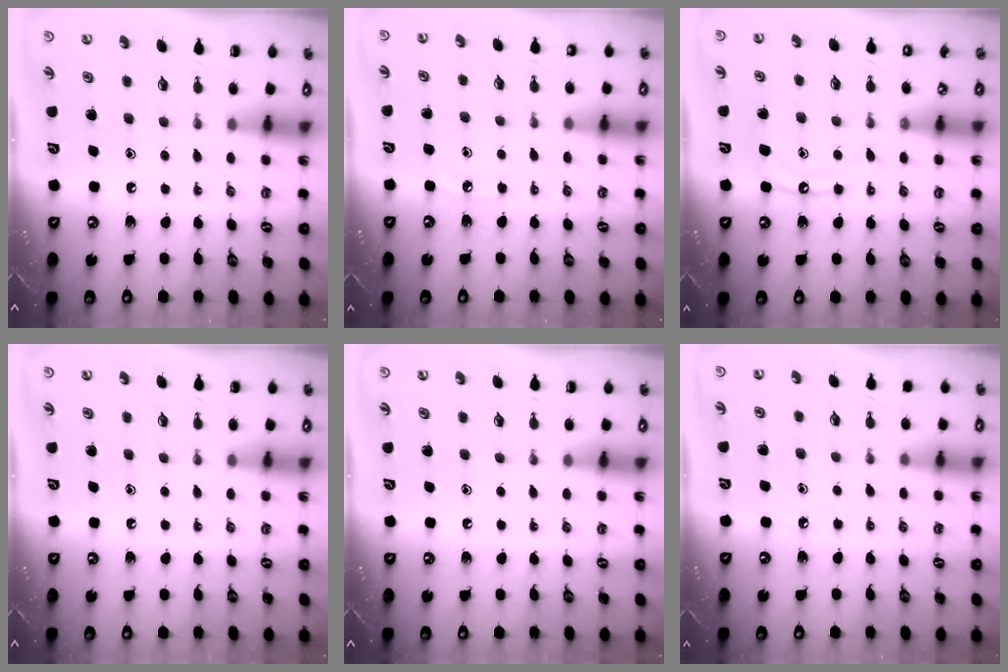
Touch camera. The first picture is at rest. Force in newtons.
{"total": 4.2, "press": 4.1, "slide": 0.5}
{"total": 7.7, "press": 7.6, "slide": 0.7}
{"total": 0.0}
{"total": 0.0}
{"total": 4.9, "press": 4.8, "slide": 0.6}